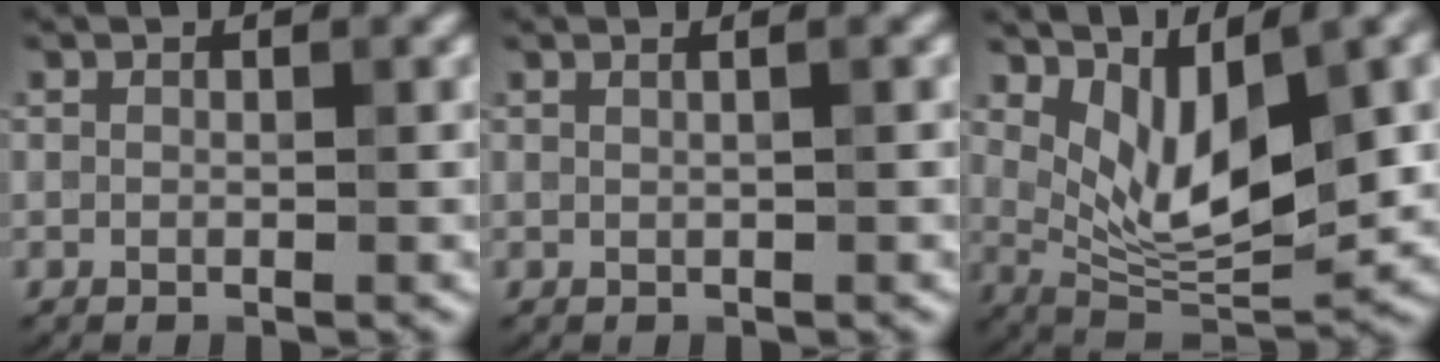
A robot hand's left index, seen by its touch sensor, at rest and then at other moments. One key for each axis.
{"total": 2.1, "fx": 1.0, "fy": 1.1, "fz": 1.6, "tx": 0.000, "ty": 0.001, "tz": -0.012}
{"total": 9.5, "fx": 2.4, "fy": 3.7, "fz": 8.4, "tx": -0.147, "ty": -0.011, "tz": 0.046}